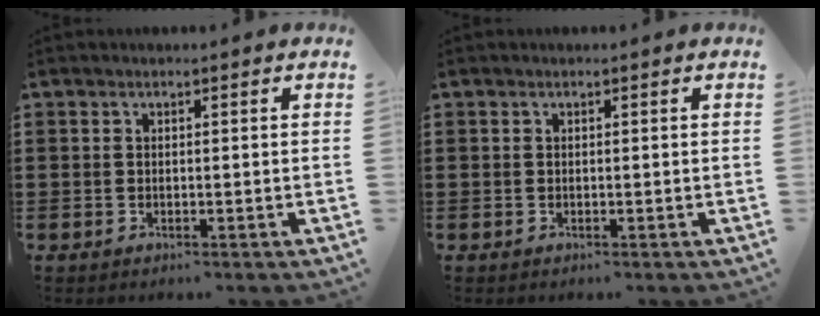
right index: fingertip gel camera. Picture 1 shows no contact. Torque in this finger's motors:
{"motor_torque": [-0.48, 1.66, 0.00, 0.00]}